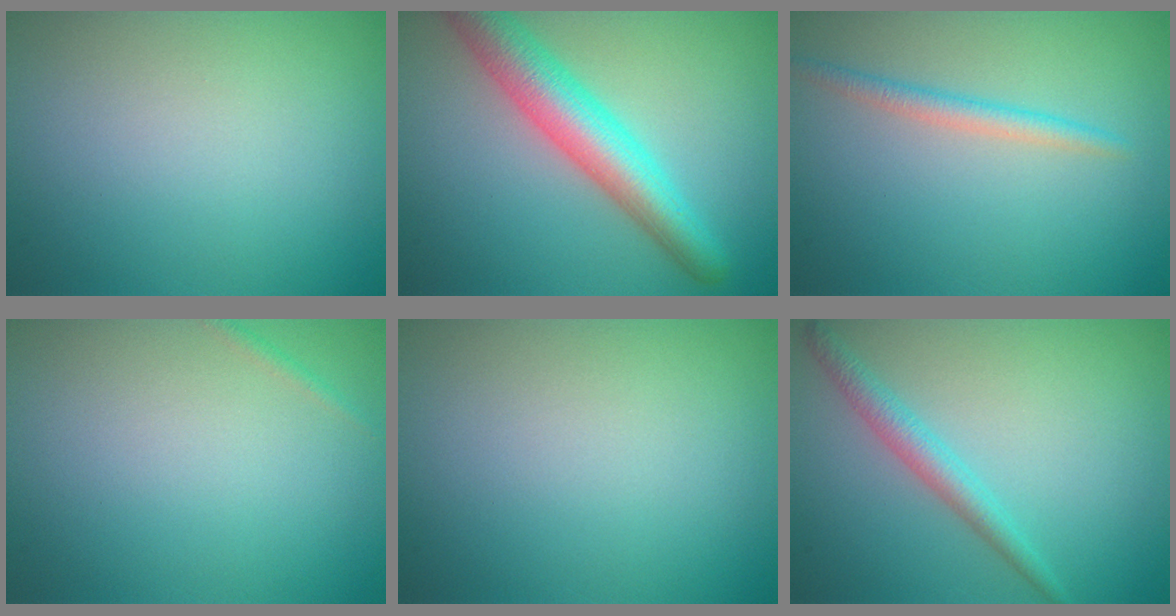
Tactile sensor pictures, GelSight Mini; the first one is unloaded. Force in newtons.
{"total": 6.4, "press": 6.4, "slide": 0.3}
{"total": 1.8, "press": 1.7, "slide": 0.1}
{"total": 0.6, "press": 0.6, "slide": 0.0}
{"total": 0.0}
{"total": 2.2, "press": 2.2, "slide": 0.1}